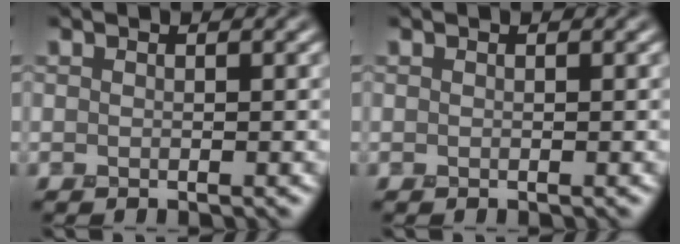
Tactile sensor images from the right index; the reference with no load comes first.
{"total": 0.0}